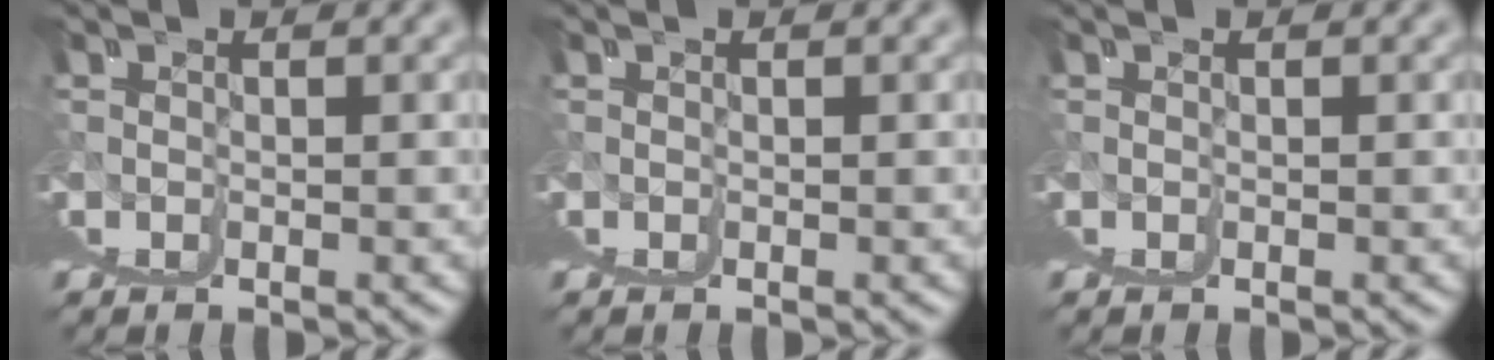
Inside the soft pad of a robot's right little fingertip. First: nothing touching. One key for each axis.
{"total": 0.0}
{"total": 0.0}